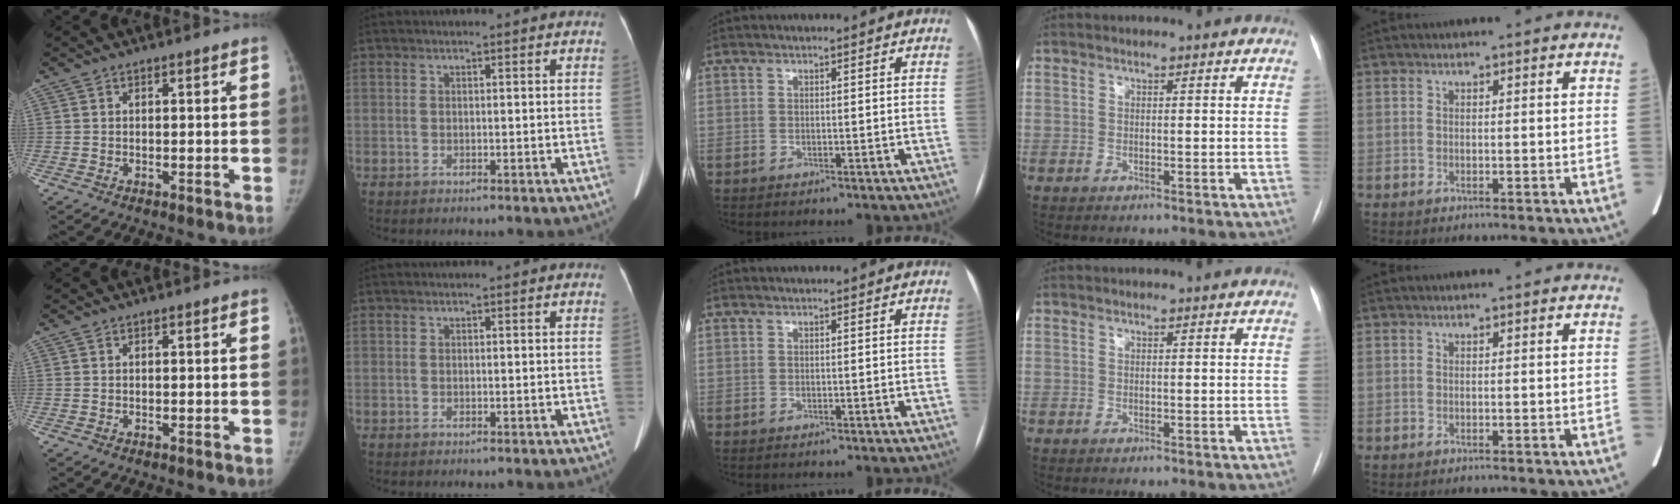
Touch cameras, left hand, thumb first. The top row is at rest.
{}